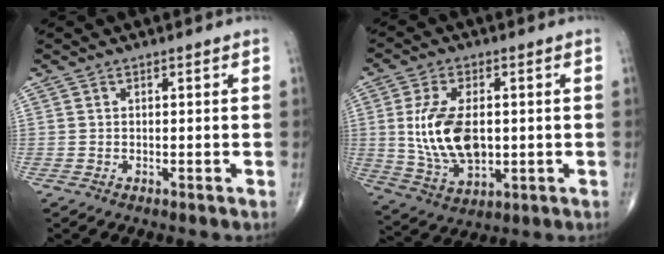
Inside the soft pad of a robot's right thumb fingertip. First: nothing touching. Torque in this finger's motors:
{"motor_torque": [-0.08, 0.15, 0.89, -0.10, 0.14]}